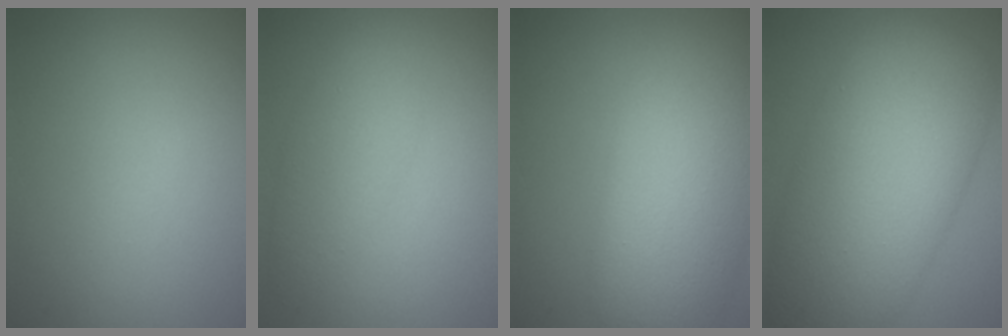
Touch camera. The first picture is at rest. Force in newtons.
{"total": 2.9, "press": 2.9, "slide": 0.0}
{"total": 9.4, "press": 9.4, "slide": 0.7}
{"total": 11.9, "press": 11.9, "slide": 0.2}